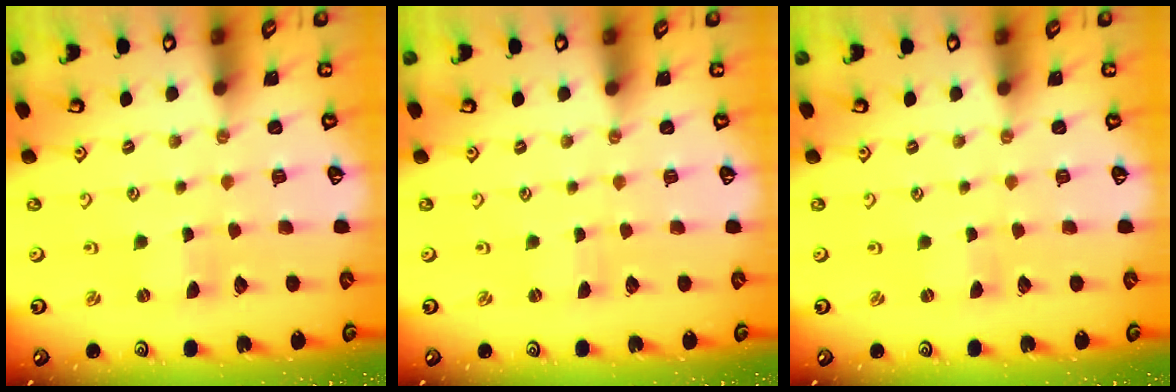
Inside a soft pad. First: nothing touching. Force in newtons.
{"total": 0.0}
{"total": 0.0}